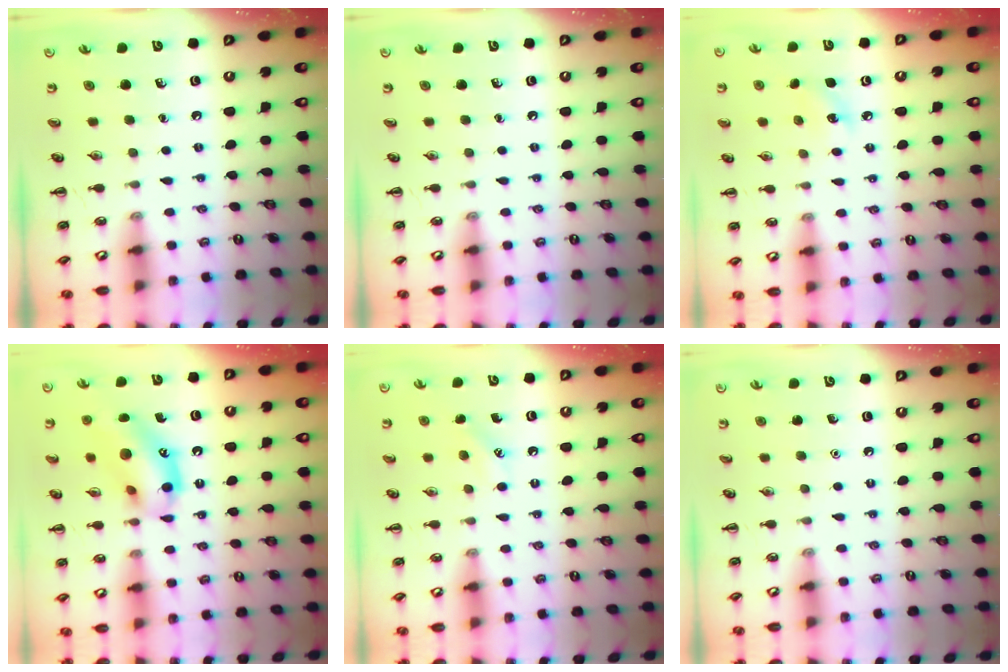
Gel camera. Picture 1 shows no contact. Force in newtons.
{"total": 0.0}
{"total": 6.7, "press": 6.5, "slide": 1.8}
{"total": 15.4, "press": 15.1, "slide": 2.6}
{"total": 3.3, "press": 3.2, "slide": 0.8}
{"total": 1.6, "press": 1.6, "slide": 0.1}